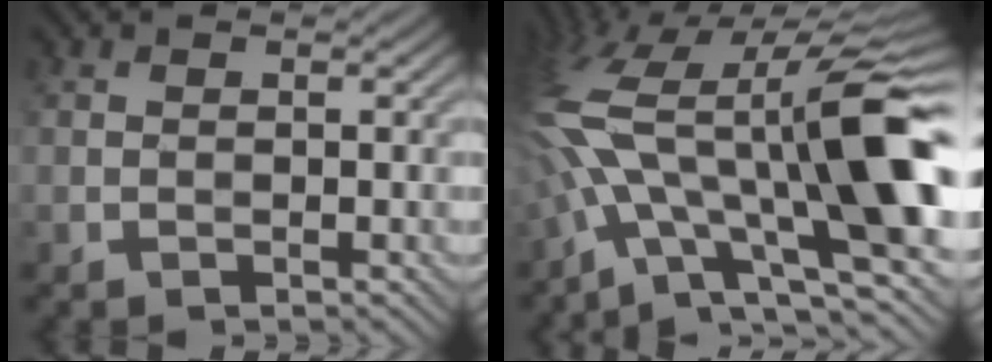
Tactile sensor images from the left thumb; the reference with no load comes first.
{"total": 19.3, "force": [-2.4, 8.2, 17.3], "torque": [-0.323, 0.007, -0.048]}